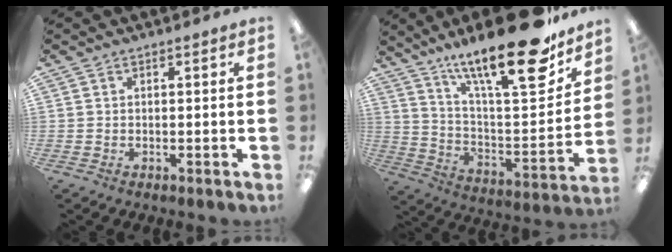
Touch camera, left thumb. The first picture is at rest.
{"total": 24.4, "force": [17.8, 5.3, 15.9], "torque": [-0.241, -0.127, 0.286]}